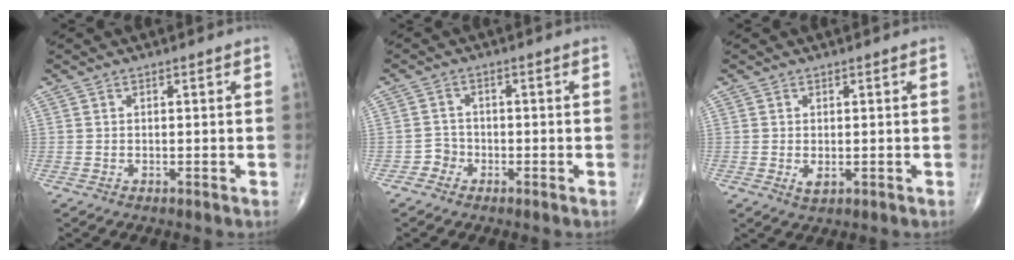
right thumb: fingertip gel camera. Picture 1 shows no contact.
{"total": 2.3, "force": [-1.4, 1.8, 0.0], "torque": [0.012, 0.009, -0.033]}
{"total": 1.7, "force": [-0.2, 0.9, 1.4], "torque": [-0.025, -0.005, 0.000]}